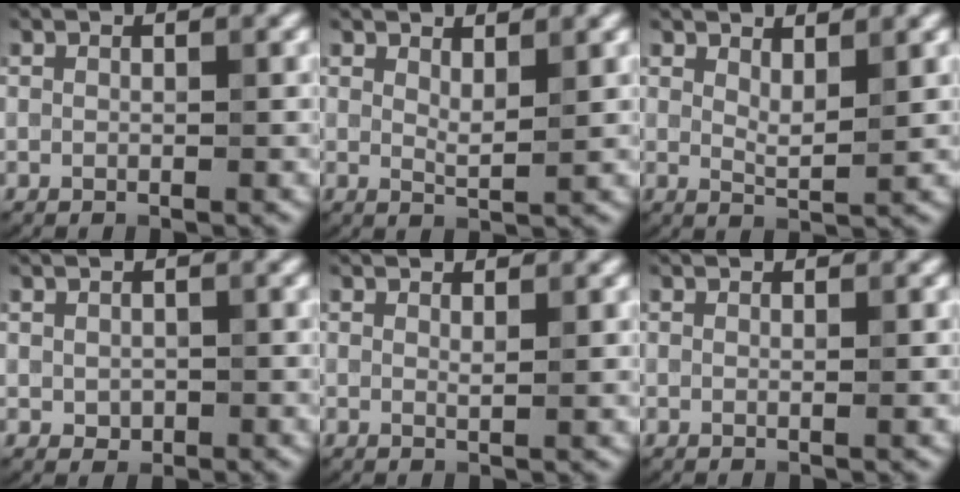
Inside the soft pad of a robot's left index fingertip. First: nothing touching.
{"total": 1.7, "force": [1.2, 0.3, 1.1], "torque": [-0.020, -0.004, 0.021]}
{"total": 2.0, "force": [1.4, 0.5, 1.4], "torque": [-0.024, -0.005, 0.025]}
{"total": 1.0, "force": [0.0, 0.9, 0.5], "torque": [-0.009, -0.003, 0.002]}
{"total": 0.7, "force": [0.5, 0.0, 0.5], "torque": [-0.006, -0.003, 0.009]}
{"total": 0.0}